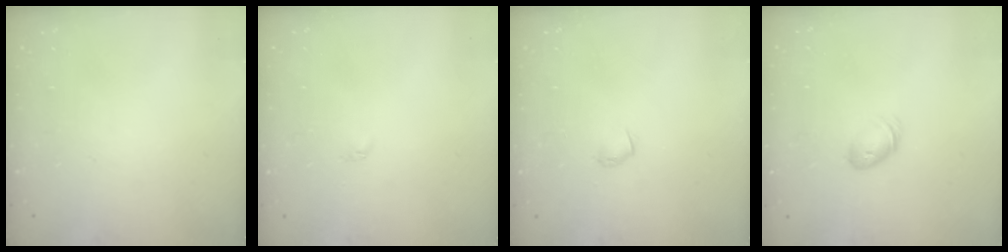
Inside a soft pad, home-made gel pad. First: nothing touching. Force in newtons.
{"total": 2.0, "press": 1.9, "slide": 0.4}
{"total": 3.8, "press": 3.7, "slide": 0.8}
{"total": 6.1, "press": 6.0, "slide": 1.2}